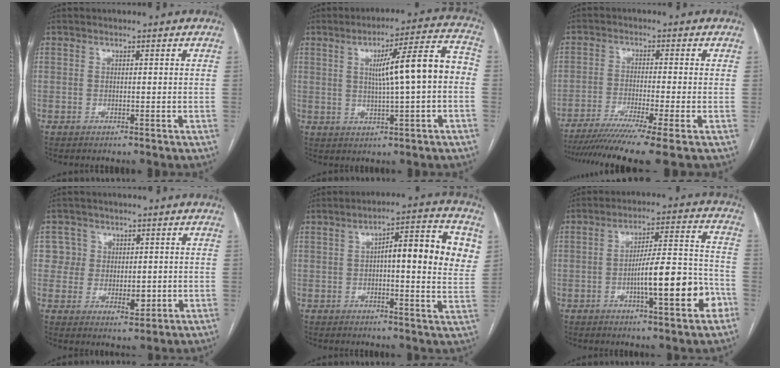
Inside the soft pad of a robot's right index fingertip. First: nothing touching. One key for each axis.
{"total": 11.4, "fx": 0.4, "fy": 0.9, "fz": 11.4, "tx": -0.165, "ty": 0.028, "tz": 0.007}
{"total": 12.1, "fx": -9.3, "fy": -1.6, "fz": 7.7, "tx": -0.118, "ty": -0.031, "tz": -0.145}
{"total": 5.5, "fx": 0.7, "fy": 5.3, "fz": 1.3, "tx": -0.005, "ty": 0.006, "tz": 0.014}
{"total": 13.4, "fx": 2.9, "fy": 3.0, "fz": 12.7, "tx": -0.166, "ty": 0.027, "tz": 0.034}
{"total": 13.3, "fx": -4.6, "fy": 2.1, "fz": 12.3, "tx": -0.188, "ty": 0.016, "tz": -0.064}